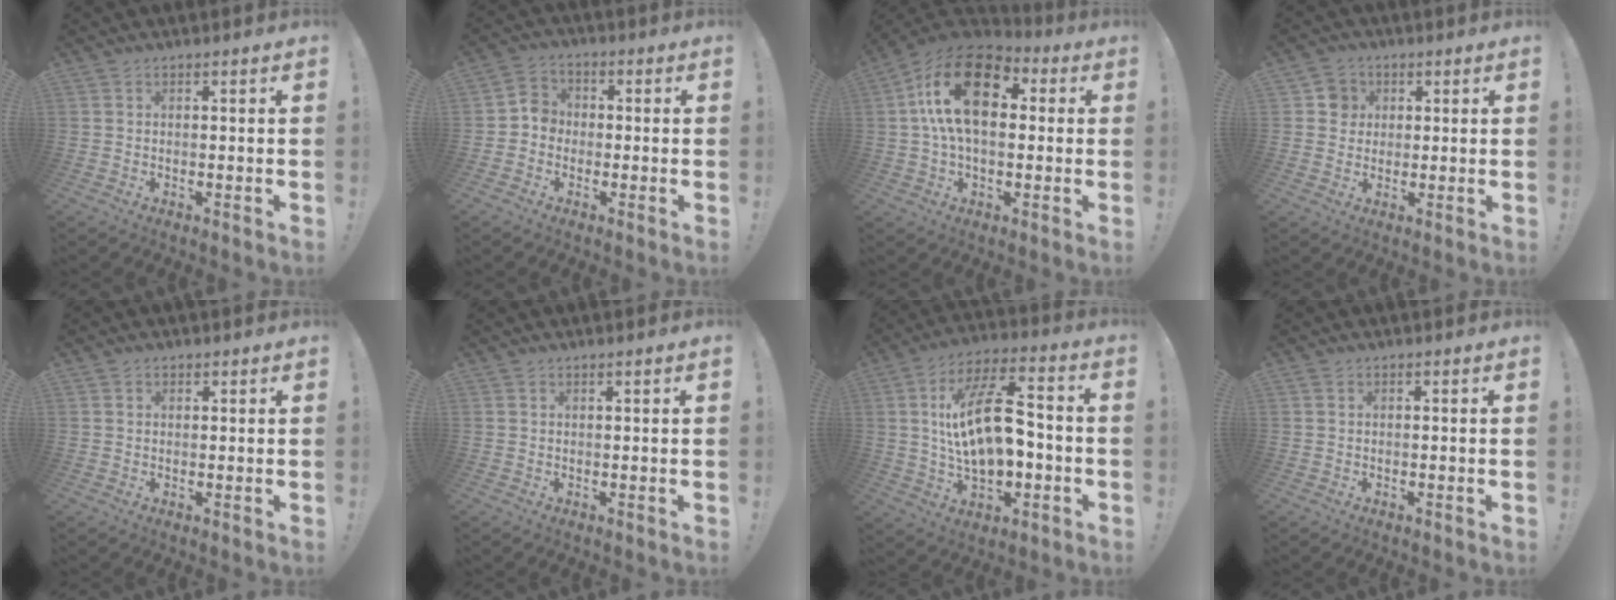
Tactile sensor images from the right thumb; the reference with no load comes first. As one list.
[{"total": 5.2, "force": [-1.9, 4.5, 1.9], "torque": [-0.032, 0.018, -0.035]}, {"total": 20.0, "force": [4.4, 11.6, 15.7], "torque": [-0.277, 0.003, 0.072]}, {"total": 5.4, "force": [1.4, 5.1, 1.2], "torque": [-0.010, 0.000, 0.026]}, {"total": 0.8, "force": [0.5, 0.6, 0.2], "torque": [0.000, -0.001, 0.009]}, {"total": 0.7, "force": [0.5, -0.1, 0.5], "torque": [-0.009, 0.000, 0.008]}, {"total": 19.1, "force": [1.1, 9.8, 16.4], "torque": [-0.282, 0.000, 0.013]}, {"total": 0.0}]